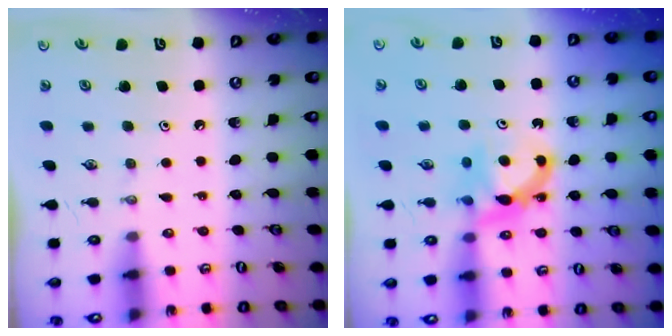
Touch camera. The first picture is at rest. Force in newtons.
{"total": 7.3, "press": 7.3, "slide": 0.3}